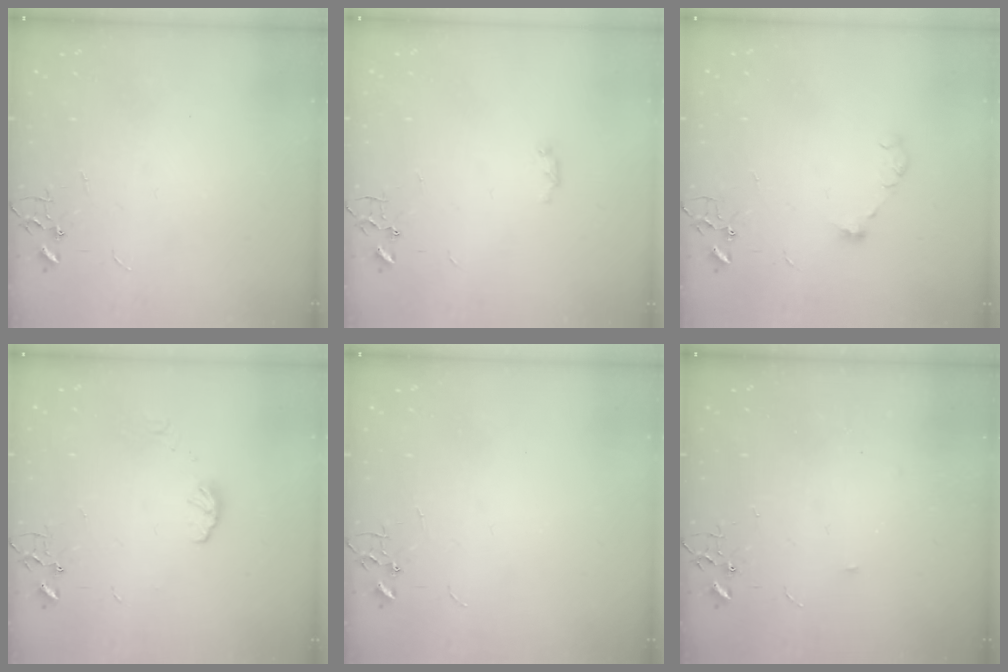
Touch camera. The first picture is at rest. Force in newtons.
{"total": 3.5, "press": 3.4, "slide": 0.5}
{"total": 7.9, "press": 7.8, "slide": 1.5}
{"total": 5.4, "press": 5.4, "slide": 0.6}
{"total": 0.0}
{"total": 2.8, "press": 2.8, "slide": 0.4}